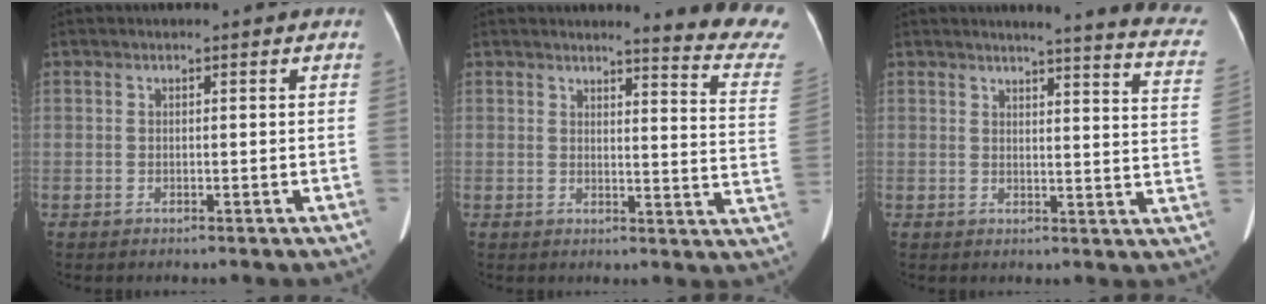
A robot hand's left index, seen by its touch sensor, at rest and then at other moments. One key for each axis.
{"total": 12.2, "fx": 11.8, "fy": -1.1, "fz": 2.8, "tx": -0.020, "ty": -0.119, "tz": 0.103}
{"total": 14.3, "fx": 12.8, "fy": 0.3, "fz": 6.2, "tx": -0.061, "ty": -0.074, "tz": 0.116}